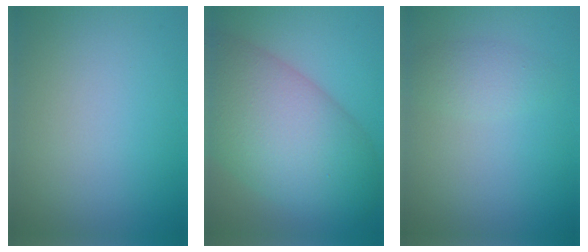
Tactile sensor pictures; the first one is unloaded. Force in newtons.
{"total": 12.0, "press": 12.0, "slide": 0.3}
{"total": 1.8, "press": 1.8, "slide": 0.1}